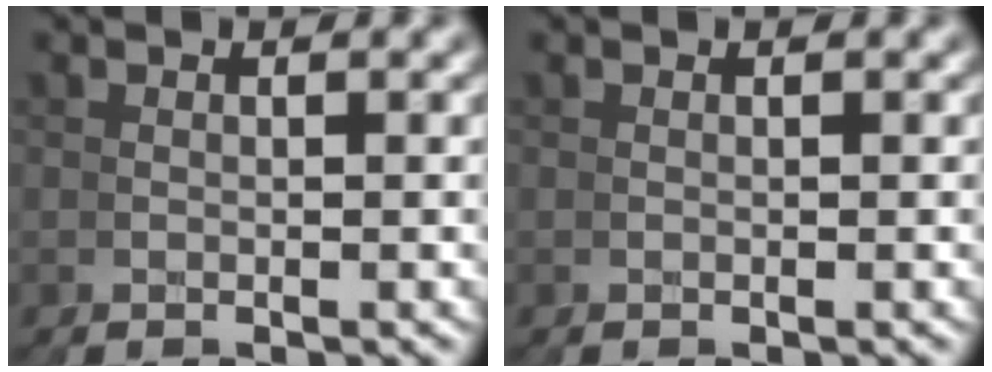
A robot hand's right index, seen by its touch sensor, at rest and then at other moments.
{"total": 0.0}